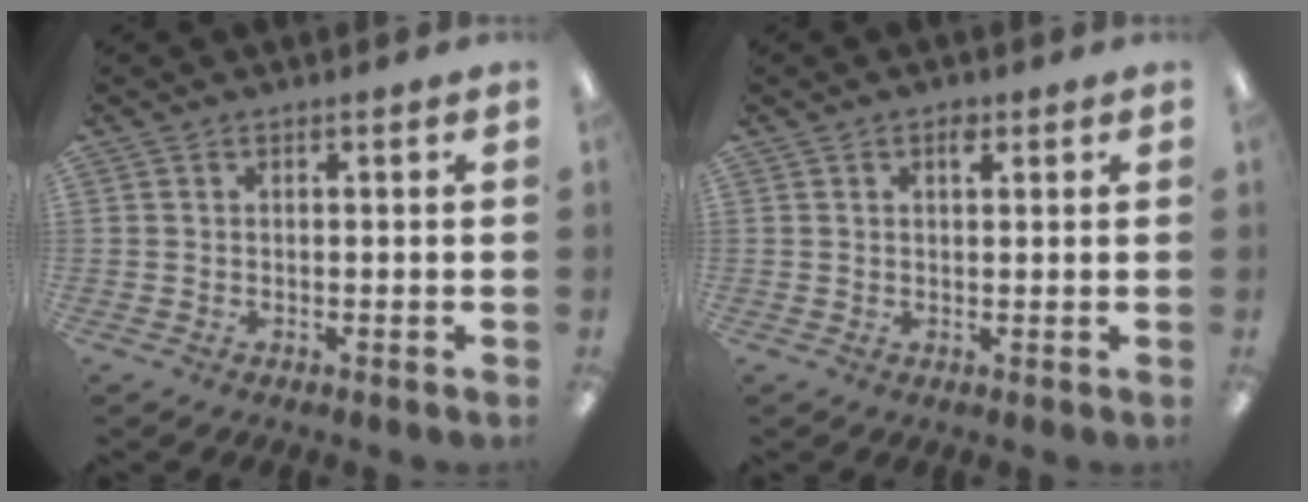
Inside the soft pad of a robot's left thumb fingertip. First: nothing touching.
{"total": 2.3, "force": [1.3, 1.3, 1.5], "torque": [-0.007, -0.008, 0.017]}